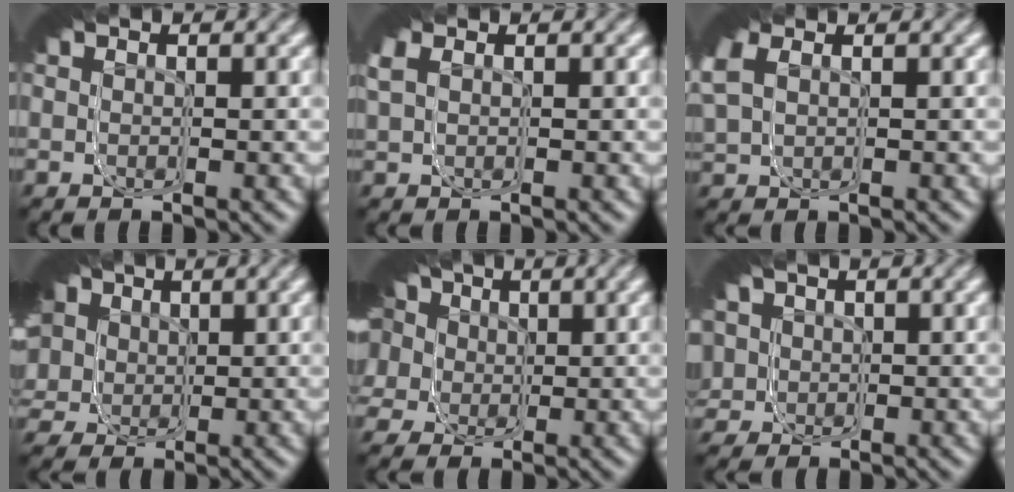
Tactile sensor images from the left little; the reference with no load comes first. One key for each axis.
{"total": 2.3, "fx": 0.7, "fy": 1.7, "fz": 1.3, "tx": -0.030, "ty": 0.007, "tz": 0.007}
{"total": 4.1, "fx": 1.0, "fy": 3.3, "fz": 2.3, "tx": -0.062, "ty": 0.007, "tz": 0.009}
{"total": 11.8, "fx": 0.6, "fy": 9.1, "fz": 7.4, "tx": -0.115, "ty": -0.004, "tz": -0.007}
{"total": 11.4, "fx": 0.5, "fy": 8.0, "fz": 8.1, "tx": -0.118, "ty": 0.008, "tz": -0.007}
{"total": 8.6, "fx": -0.3, "fy": 7.7, "fz": 3.9, "tx": -0.084, "ty": -0.022, "tz": -0.012}